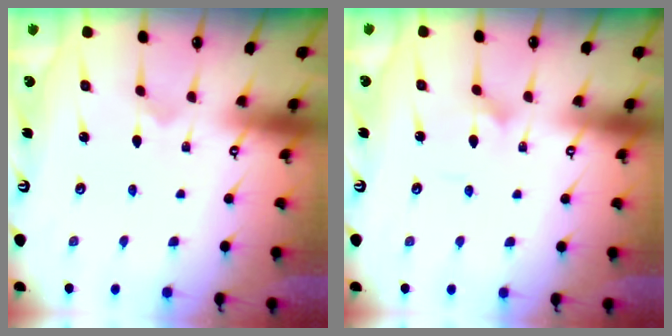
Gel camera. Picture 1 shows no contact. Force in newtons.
{"total": 1.8, "press": 1.8, "slide": 0.0}